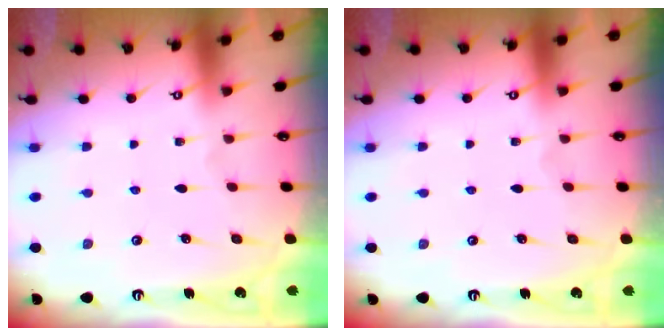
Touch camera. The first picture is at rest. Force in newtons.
{"total": 0.0}